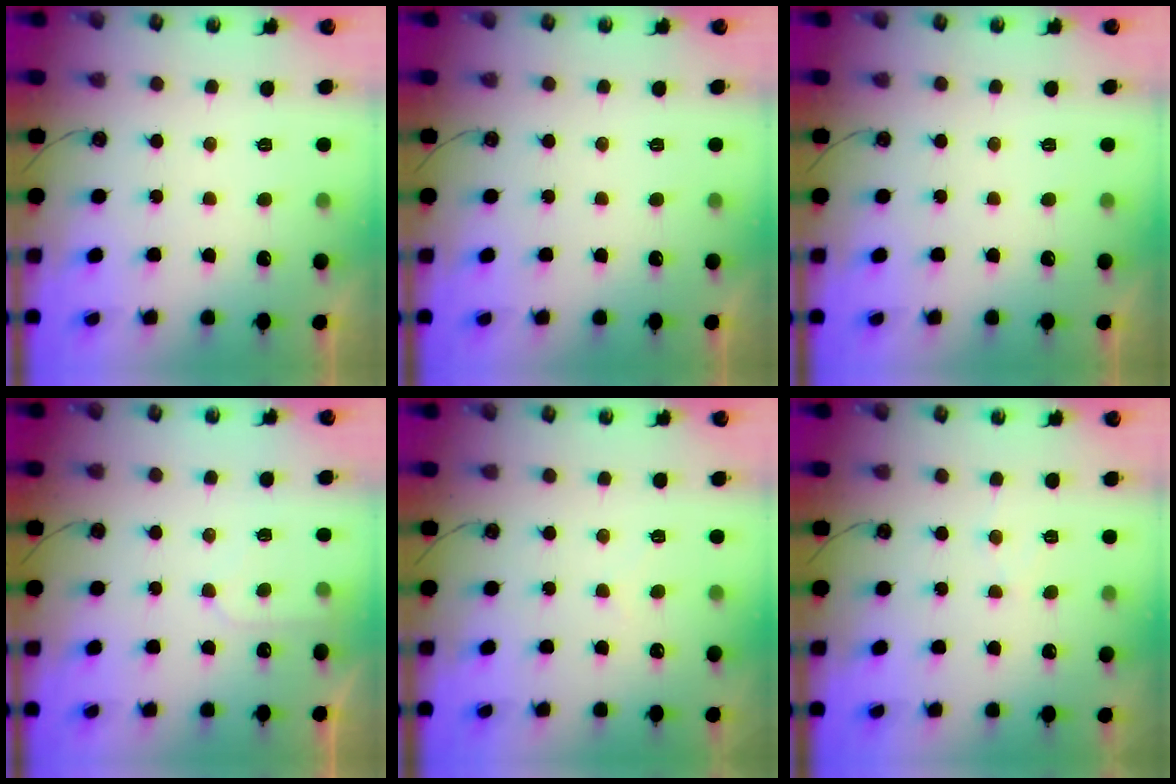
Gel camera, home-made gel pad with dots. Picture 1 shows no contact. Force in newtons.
{"total": 0.0}
{"total": 0.0}
{"total": 5.0, "press": 5.0, "slide": 0.5}
{"total": 2.9, "press": 2.9, "slide": 0.4}
{"total": 4.6, "press": 4.6, "slide": 0.6}